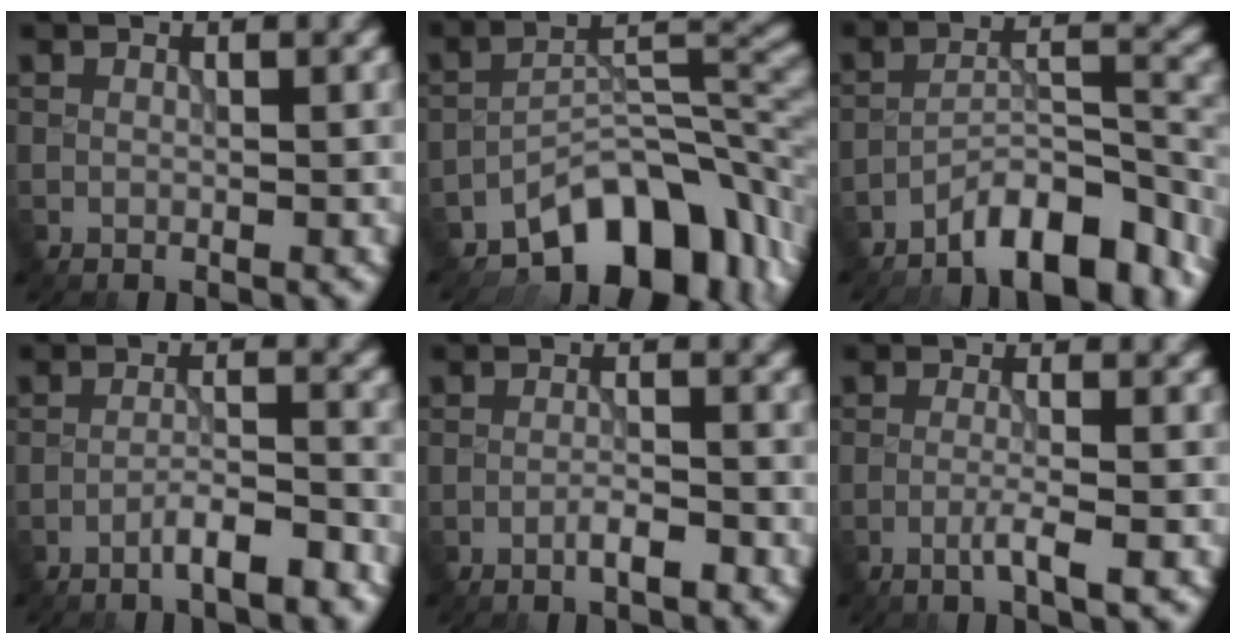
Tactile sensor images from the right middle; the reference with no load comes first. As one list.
[{"total": 9.5, "force": [-6.5, 4.0, 5.6], "torque": [-0.065, 0.004, -0.120]}, {"total": 8.2, "force": [-6.6, 2.2, 4.3], "torque": [-0.056, 0.005, -0.115]}, {"total": 3.6, "force": [-2.5, 0.5, 2.5], "torque": [-0.039, 0.012, -0.048]}, {"total": 1.9, "force": [-1.2, 0.3, 1.5], "torque": [-0.023, 0.005, -0.022]}, {"total": 2.3, "force": [-1.0, 0.2, 2.1], "torque": [-0.032, 0.008, -0.026]}]